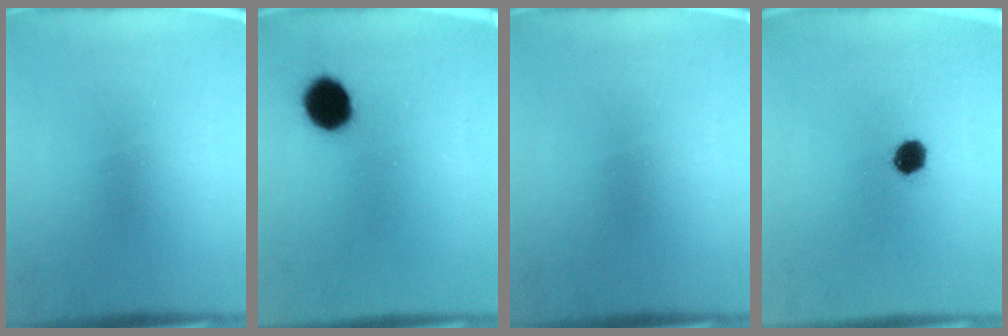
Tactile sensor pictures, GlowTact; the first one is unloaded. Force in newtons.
{"total": 8.4}
{"total": 0.0}
{"total": 4.3}